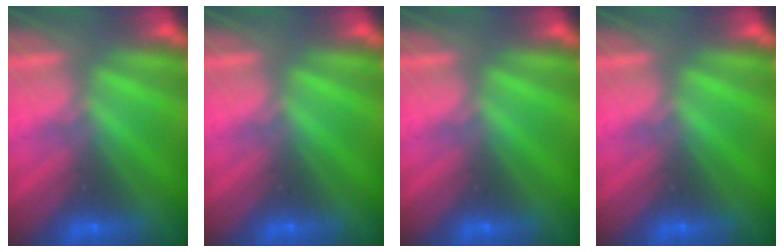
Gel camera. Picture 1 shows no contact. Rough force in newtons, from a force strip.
{"total": 0.0}
{"total": 0.0}
{"total": 0.0}